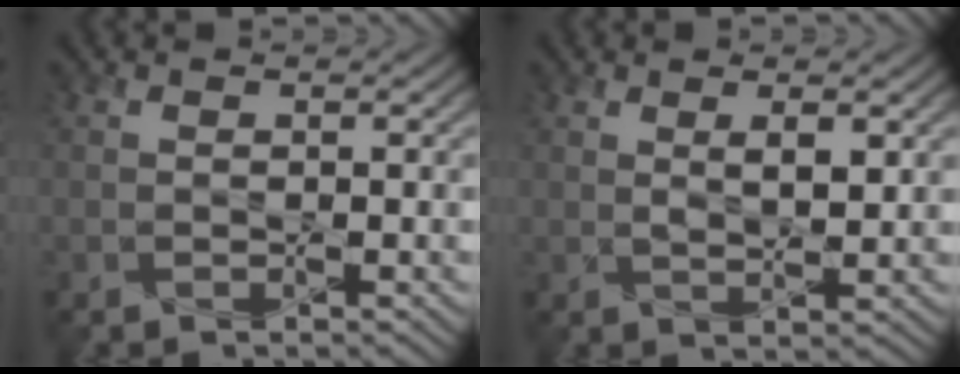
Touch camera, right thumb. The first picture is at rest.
{"total": 2.7, "force": [1.2, 0.8, 2.3], "torque": [-0.048, -0.005, 0.026]}